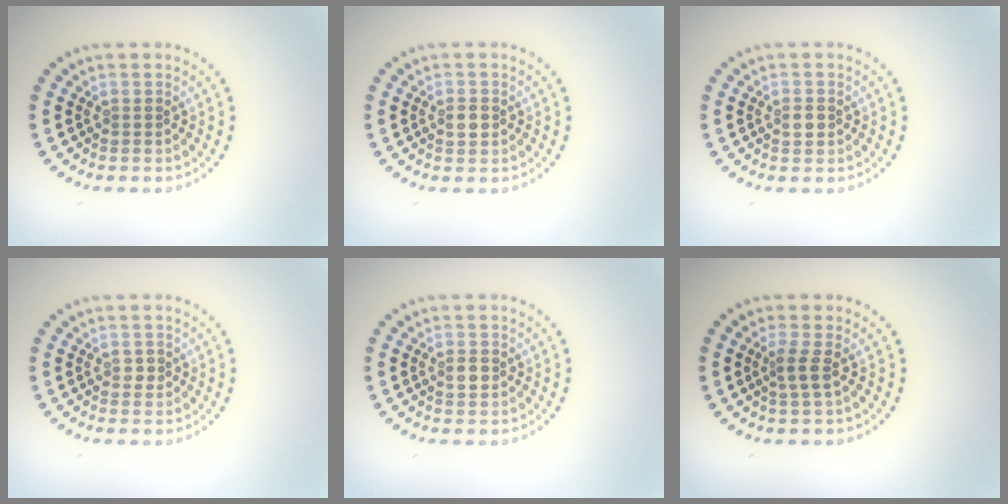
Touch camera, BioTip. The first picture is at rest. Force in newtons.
{"total": 1.6, "press": 1.6, "slide": 0.3}
{"total": 1.6, "press": 1.6, "slide": 0.3}
{"total": 0.9, "press": 0.9, "slide": 0.2}
{"total": 1.5, "press": 1.5, "slide": 0.3}
{"total": 1.6, "press": 1.3, "slide": 1.0}